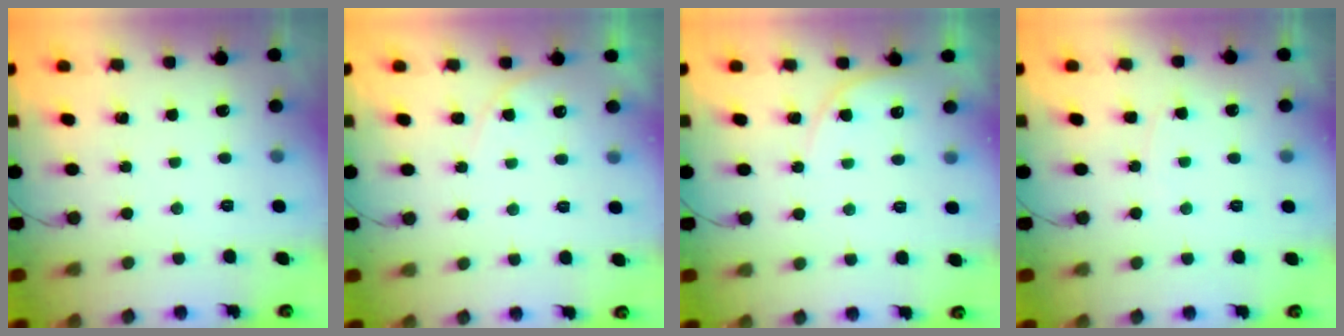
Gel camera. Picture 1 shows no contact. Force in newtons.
{"total": 5.1, "press": 5.1, "slide": 0.4}
{"total": 4.4, "press": 4.4, "slide": 0.5}
{"total": 4.3, "press": 4.2, "slide": 0.6}